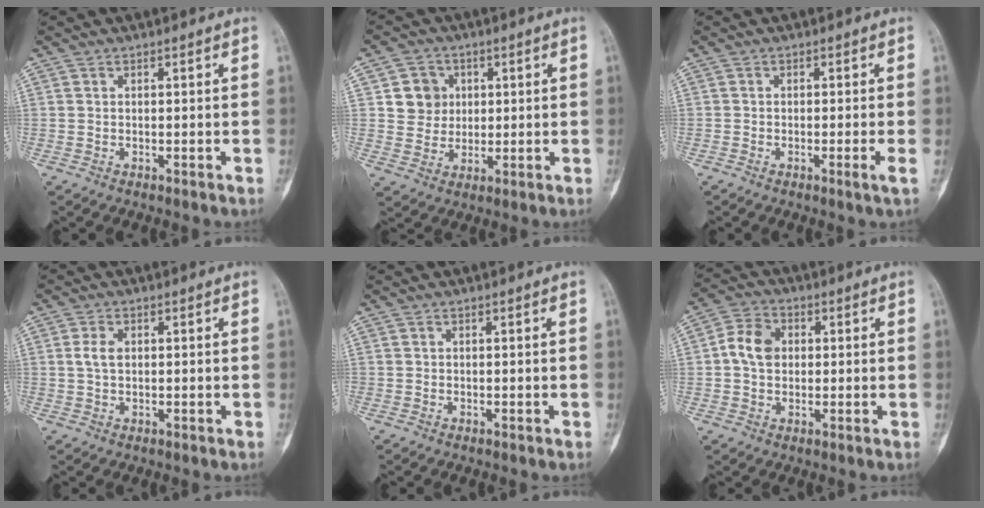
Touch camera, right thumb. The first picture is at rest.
{"total": 6.8, "force": [1.8, 6.3, 1.9], "torque": [0.002, -0.001, 0.030]}
{"total": 1.7, "force": [-0.7, -0.4, 1.5], "torque": [-0.031, -0.005, -0.016]}
{"total": 2.7, "force": [0.5, 1.7, 2.0], "torque": [-0.041, 0.006, 0.008]}
{"total": 0.0}
{"total": 6.8, "force": [0.5, 5.4, 4.1], "torque": [-0.066, 0.014, 0.001]}